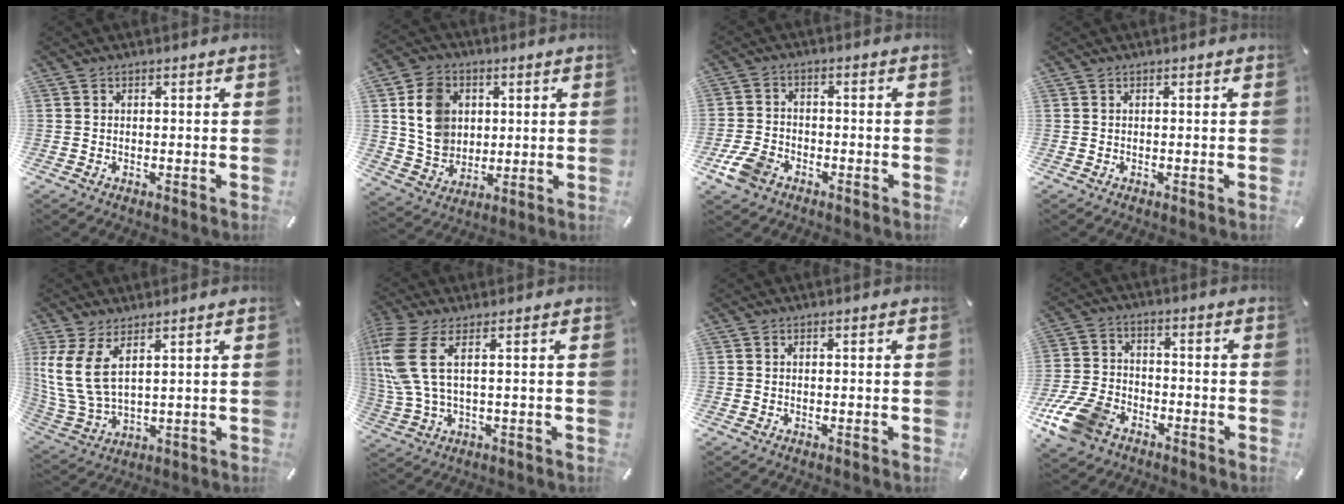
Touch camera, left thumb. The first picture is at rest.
{"total": 11.0, "force": [2.5, 9.5, 4.9], "torque": [-0.089, 0.005, 0.049]}
{"total": 6.8, "force": [-3.9, 4.5, 3.3], "torque": [-0.080, 0.015, -0.075]}
{"total": 0.0}
{"total": 9.9, "force": [4.5, 4.9, 7.3], "torque": [-0.186, -0.027, 0.085]}
{"total": 10.4, "force": [2.8, 3.7, 9.3], "torque": [-0.222, -0.019, 0.049]}
{"total": 0.0}
{"total": 12.0, "force": [-6.8, 7.8, 6.1], "torque": [-0.135, 0.035, -0.125]}